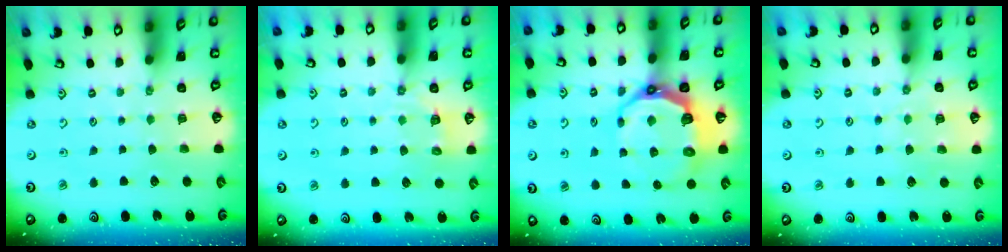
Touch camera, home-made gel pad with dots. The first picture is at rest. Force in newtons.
{"total": 4.6, "press": 4.3, "slide": 1.6}
{"total": 11.4, "press": 10.1, "slide": 5.4}
{"total": 5.8, "press": 5.7, "slide": 0.8}